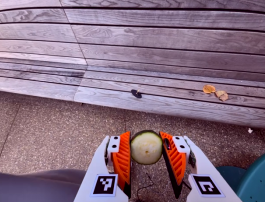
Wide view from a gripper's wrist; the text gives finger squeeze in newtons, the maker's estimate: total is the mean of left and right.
{"total": 11.5, "left": 11.8, "right": 11.2}